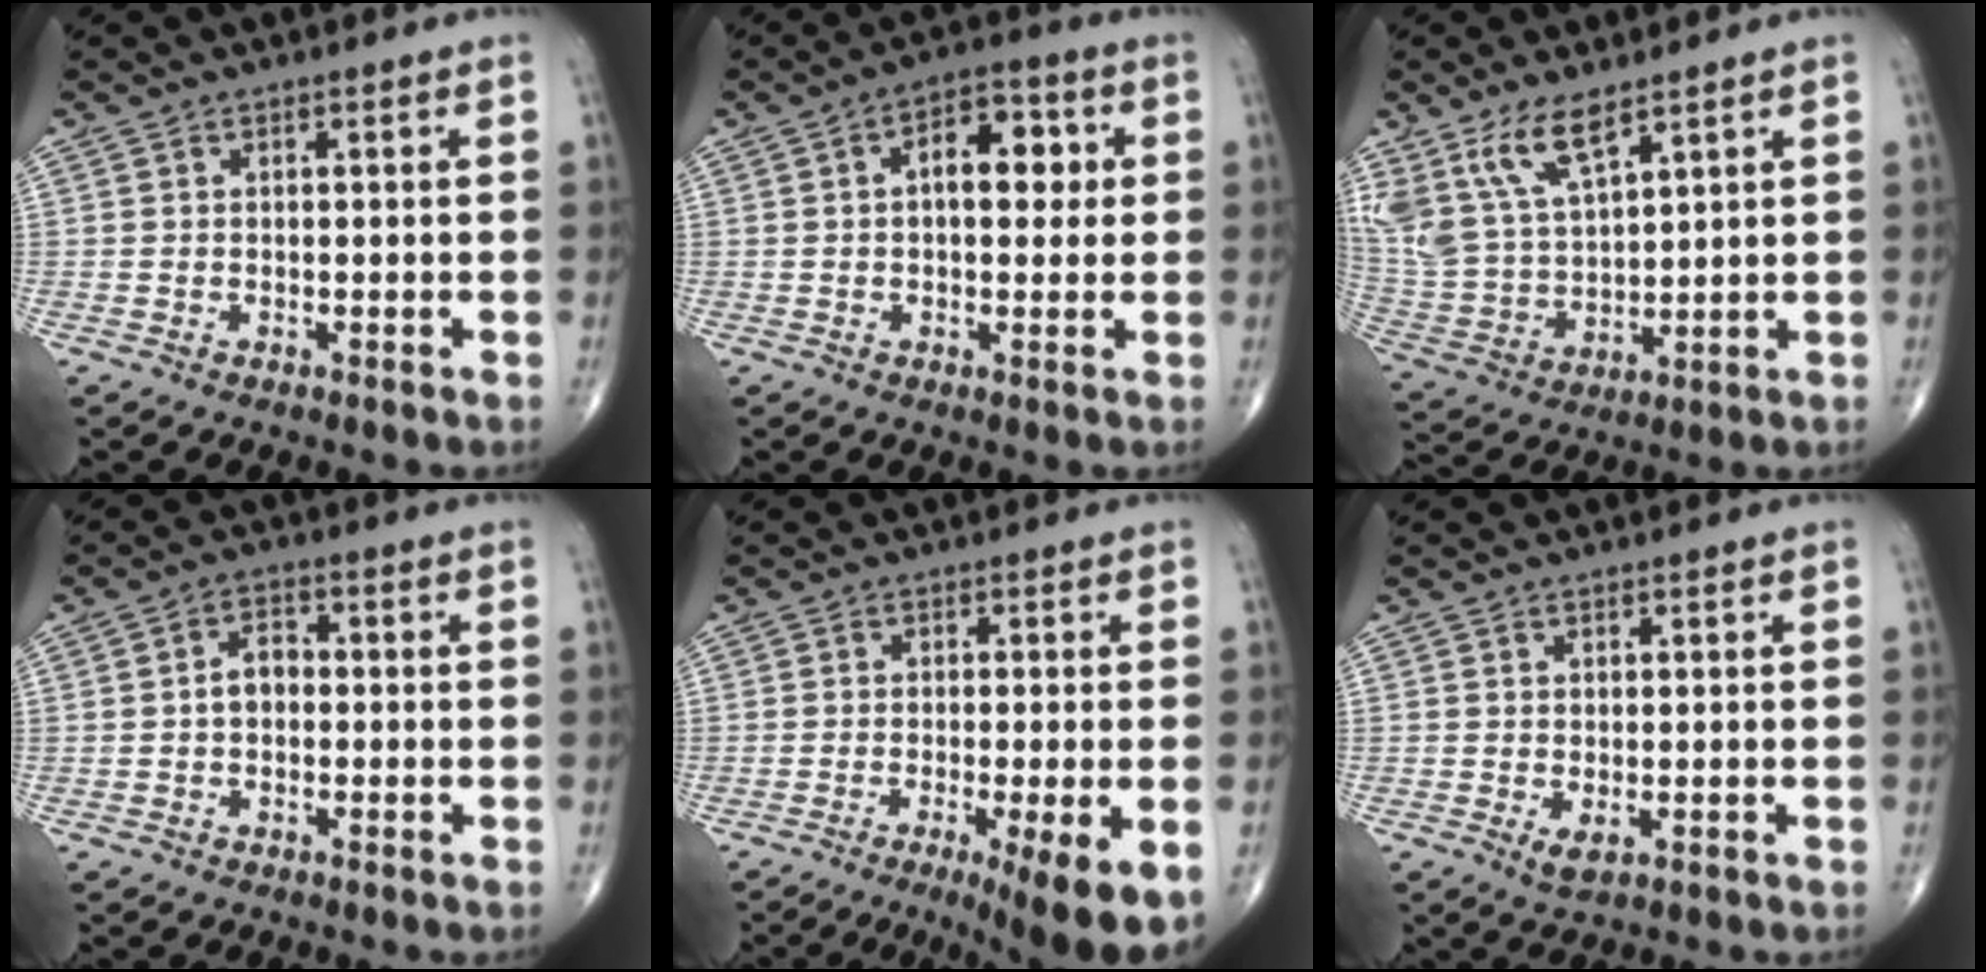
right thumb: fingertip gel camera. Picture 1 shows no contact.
{"total": 8.7, "force": [1.4, 4.9, 7.1], "torque": [-0.078, 0.017, 0.015]}
{"total": 12.6, "force": [8.1, 5.1, 8.2], "torque": [-0.160, -0.028, 0.180]}
{"total": 3.4, "force": [-0.4, 2.4, 2.4], "torque": [-0.032, 0.017, -0.015]}
{"total": 11.1, "force": [-5.4, 1.4, 9.5], "torque": [-0.116, -0.012, -0.081]}
{"total": 1.9, "force": [-0.4, 0.8, 1.7], "torque": [-0.030, -0.007, -0.002]}